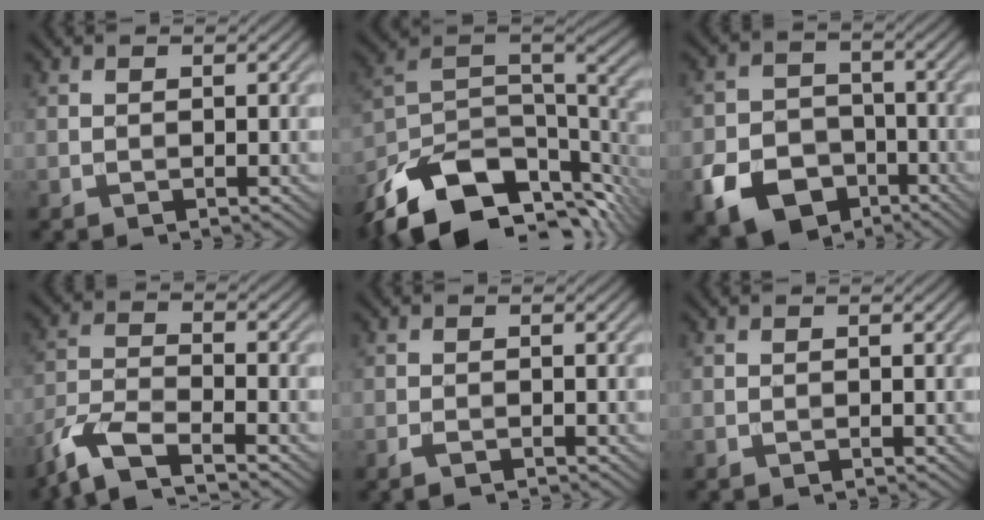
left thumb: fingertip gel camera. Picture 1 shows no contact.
{"total": 15.5, "force": [-9.6, 7.6, 9.5], "torque": [-0.220, -0.019, -0.154]}
{"total": 9.3, "force": [-4.9, 6.6, 4.3], "torque": [-0.094, -0.020, -0.097]}
{"total": 7.4, "force": [-5.6, 1.9, 4.5], "torque": [-0.100, -0.009, -0.124]}
{"total": 1.1, "force": [-0.8, 0.3, 0.7], "torque": [-0.016, -0.003, -0.016]}
{"total": 0.0}